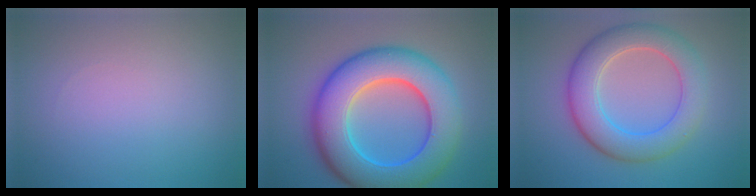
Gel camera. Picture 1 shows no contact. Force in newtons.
{"total": 12.2, "press": 12.2, "slide": 0.1}
{"total": 6.8, "press": 6.8, "slide": 0.2}